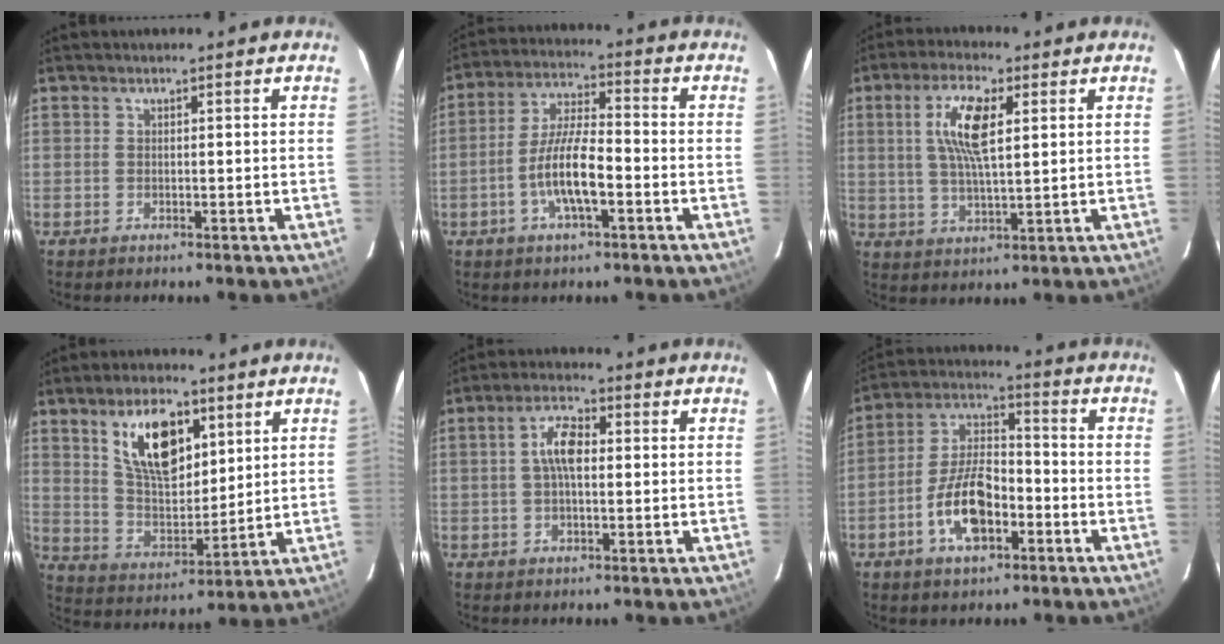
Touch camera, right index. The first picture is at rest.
{"total": 9.6, "force": [-3.4, 2.3, 8.7], "torque": [-0.174, 0.002, -0.063]}
{"total": 9.2, "force": [2.7, 2.7, 8.4], "torque": [-0.162, 0.008, 0.053]}
{"total": 13.9, "force": [6.8, 6.8, 10.1], "torque": [-0.171, 0.007, 0.135]}
{"total": 5.7, "force": [0.5, 2.5, 5.1], "torque": [-0.098, 0.015, 0.009]}
{"total": 11.9, "force": [-5.0, 5.7, 9.2], "torque": [-0.186, 0.013, -0.086]}